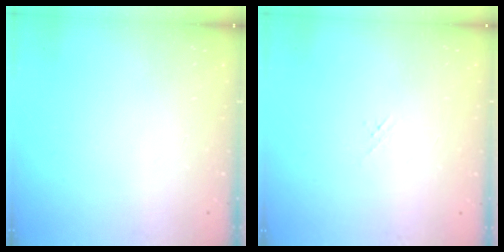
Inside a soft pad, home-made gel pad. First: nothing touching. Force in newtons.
{"total": 0.5, "press": 0.5, "slide": 0.2}